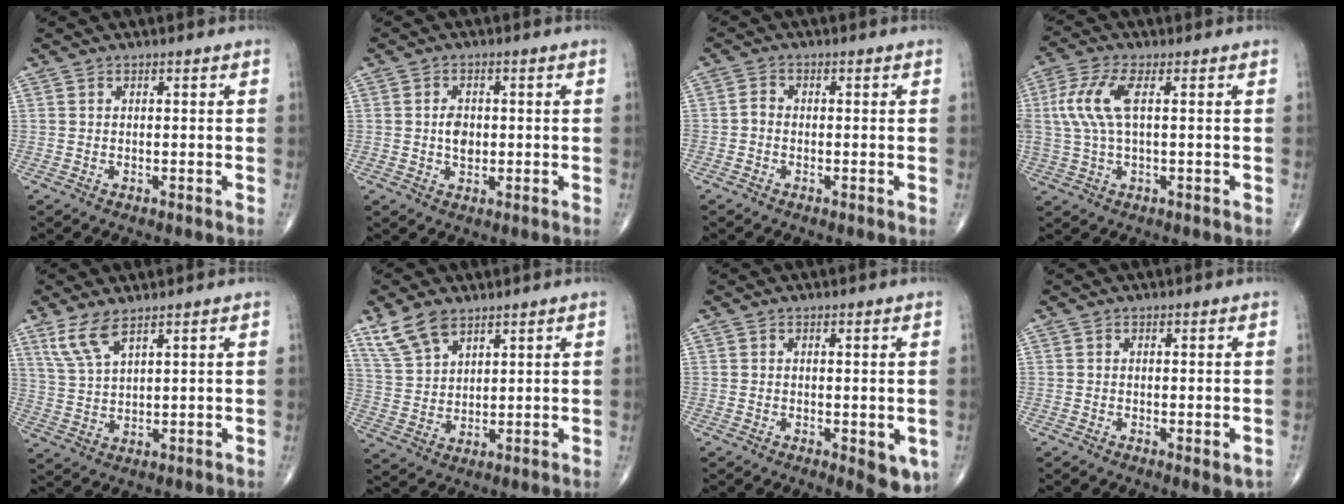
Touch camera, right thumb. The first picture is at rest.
{"total": 3.3, "force": [-0.1, 2.4, 2.4], "torque": [-0.029, 0.002, -0.002]}
{"total": 1.7, "force": [-0.6, 1.2, 1.1], "torque": [-0.017, 0.003, -0.018]}
{"total": 9.0, "force": [1.7, 3.2, 8.3], "torque": [-0.224, 0.016, 0.034]}
{"total": 6.2, "force": [4.2, 1.8, 4.2], "torque": [-0.092, -0.015, 0.092]}
{"total": 7.9, "force": [5.6, 3.9, 4.1], "torque": [-0.074, -0.016, 0.119]}
{"total": 5.4, "force": [-1.4, 2.3, 4.7], "torque": [-0.044, -0.011, -0.014]}
{"total": 2.8, "force": [-0.9, 0.9, 2.5], "torque": [-0.029, -0.005, -0.009]}